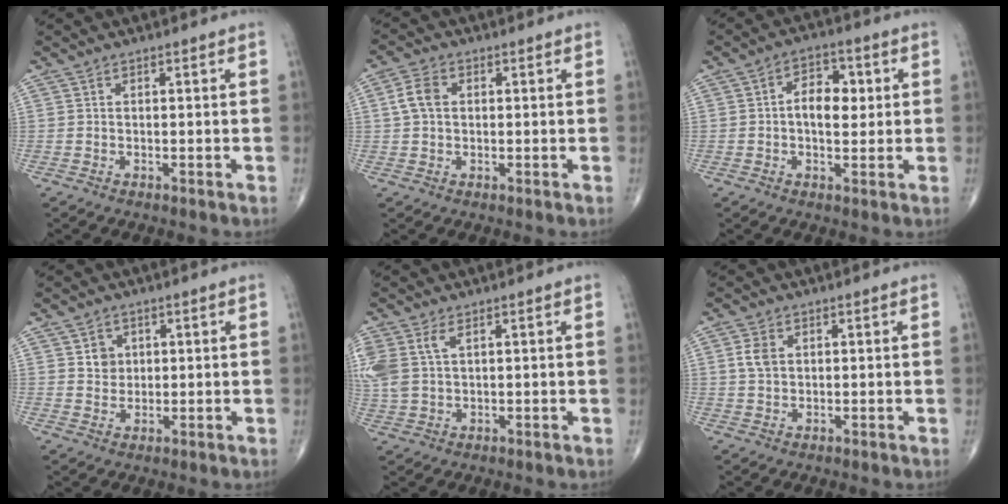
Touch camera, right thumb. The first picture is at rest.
{"total": 4.6, "force": [0.7, 3.2, 3.2], "torque": [-0.067, 0.010, 0.009]}
{"total": 7.2, "force": [0.7, 4.4, 5.7], "torque": [-0.065, 0.009, 0.002]}
{"total": 3.4, "force": [1.1, 3.0, 1.3], "torque": [-0.004, -0.004, 0.018]}
{"total": 7.9, "force": [2.8, 4.6, 5.8], "torque": [-0.153, 0.011, 0.065]}
{"total": 3.5, "force": [0.9, 2.4, 2.3], "torque": [-0.044, 0.001, 0.017]}